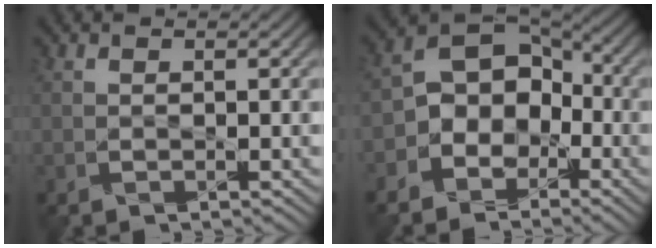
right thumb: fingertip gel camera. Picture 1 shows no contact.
{"total": 8.1, "force": [-2.9, 6.4, 4.1], "torque": [-0.074, -0.004, -0.070]}